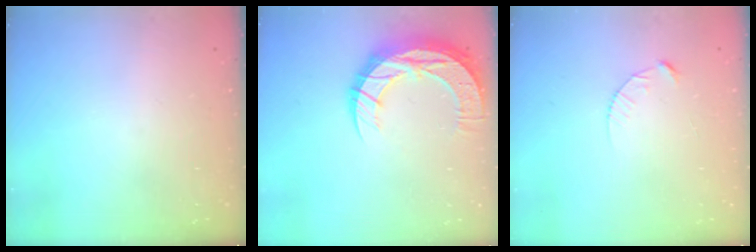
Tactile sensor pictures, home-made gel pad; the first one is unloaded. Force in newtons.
{"total": 15.8, "press": 15.7, "slide": 1.1}
{"total": 3.7, "press": 3.7, "slide": 0.4}